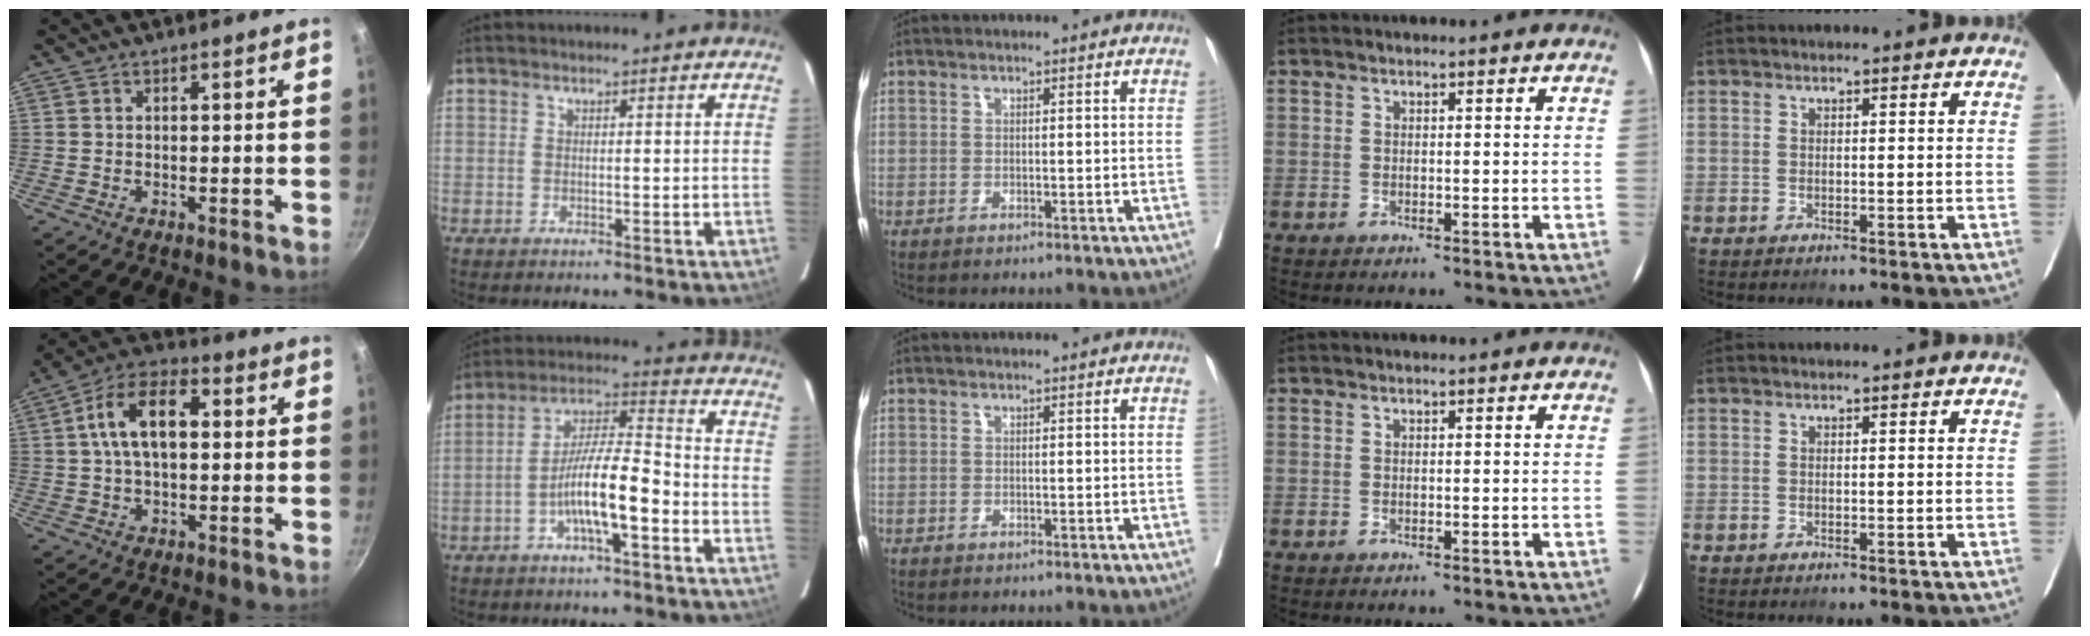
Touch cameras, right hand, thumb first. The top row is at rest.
{"thumb": {"total": 12.0, "force": [1.8, 6.6, 9.8], "torque": [-0.177, 0.027, 0.026]}, "index": {"total": 10.6, "force": [-3.9, 1.7, 9.7], "torque": [-0.180, 0.016, -0.069]}}